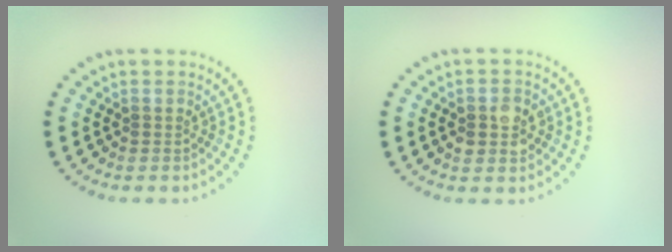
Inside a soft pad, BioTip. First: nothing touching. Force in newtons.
{"total": 2.7, "press": 2.7, "slide": 0.2}